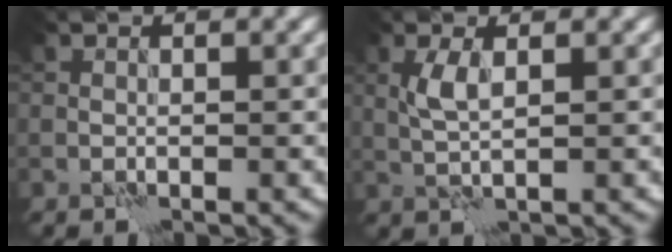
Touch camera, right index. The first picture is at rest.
{"total": 2.2, "force": [0.5, 0.6, 2.1], "torque": [-0.049, 0.005, 0.011]}